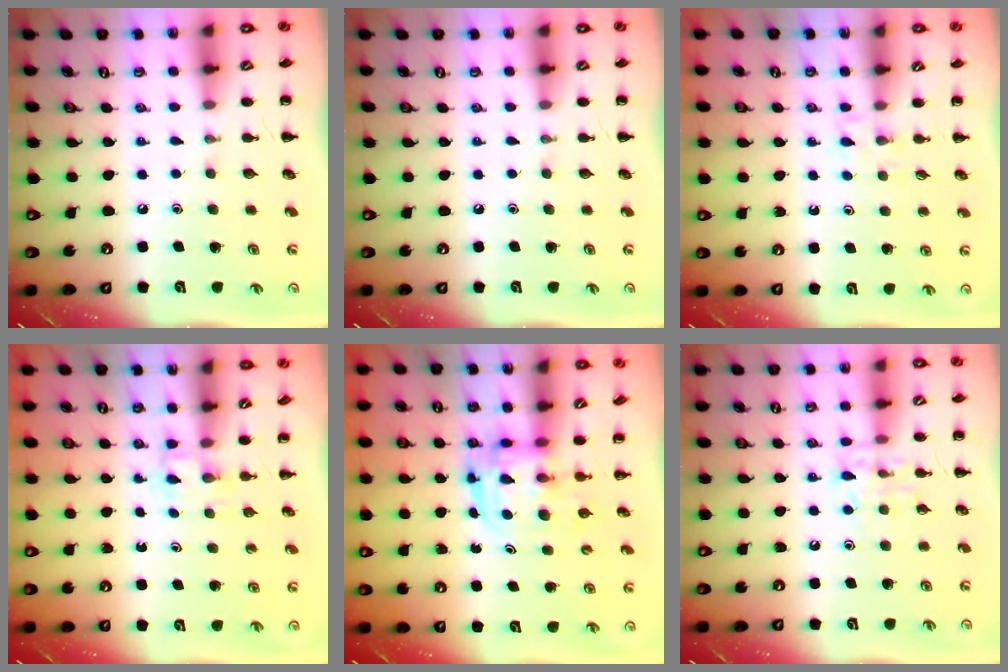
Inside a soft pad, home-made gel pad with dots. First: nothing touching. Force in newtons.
{"total": 0.0}
{"total": 3.2, "press": 3.0, "slide": 1.1}
{"total": 2.3, "press": 2.1, "slide": 0.9}
{"total": 3.0, "press": 3.0, "slide": 0.3}
{"total": 8.5, "press": 8.4, "slide": 0.8}